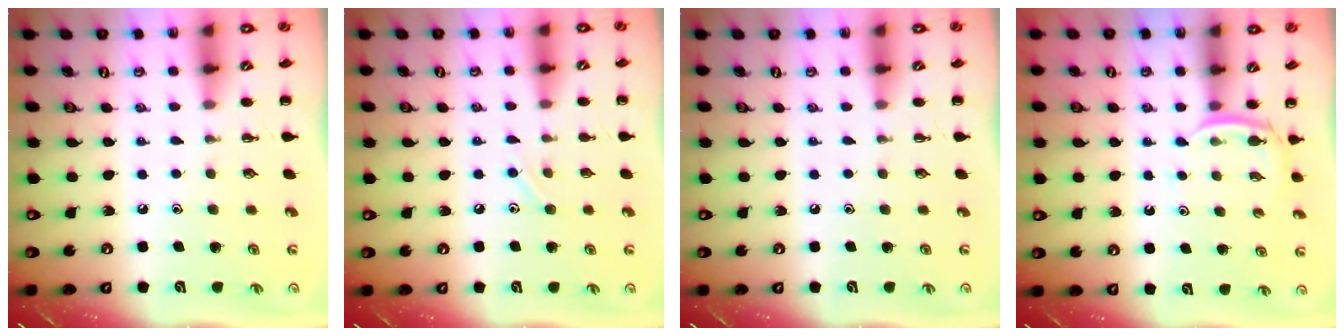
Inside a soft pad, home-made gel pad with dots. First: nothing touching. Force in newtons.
{"total": 5.9, "press": 5.7, "slide": 1.3}
{"total": 0.0}
{"total": 3.3, "press": 3.1, "slide": 1.2}